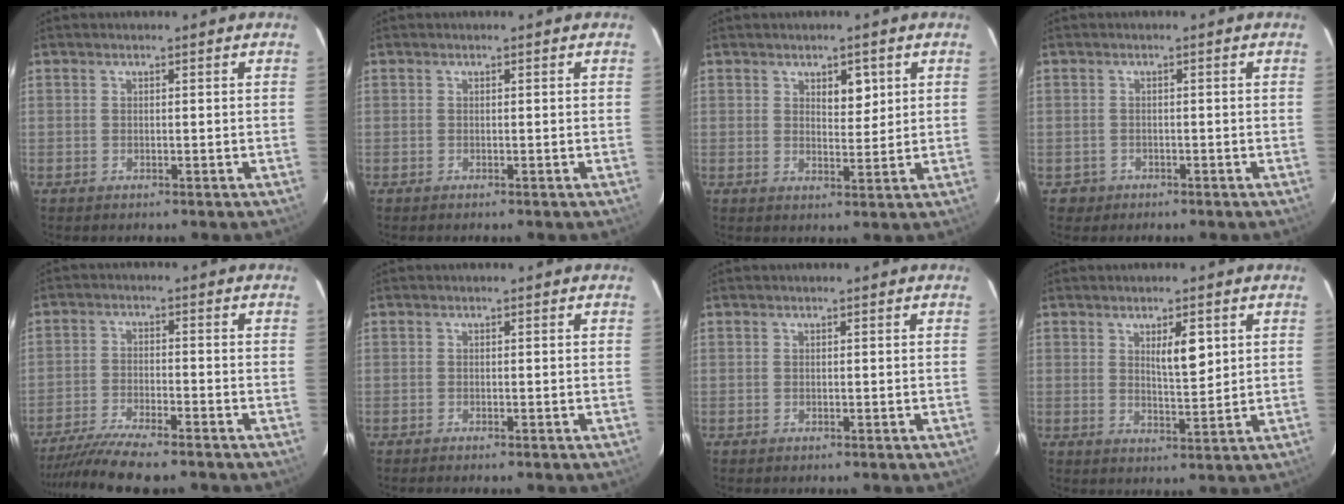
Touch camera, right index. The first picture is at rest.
{"total": 0.0}
{"total": 3.5, "force": [1.7, 1.7, 2.6], "torque": [-0.036, -0.001, 0.027]}
{"total": 1.7, "force": [-0.9, 1.4, -0.4], "torque": [0.000, 0.008, -0.015]}
{"total": 10.8, "force": [-9.4, 0.6, 5.1], "torque": [-0.083, -0.021, -0.153]}
{"total": 1.2, "force": [-1.0, 0.0, 0.7], "torque": [-0.008, -0.001, -0.014]}
{"total": 0.0}
{"total": 4.8, "force": [1.8, 1.2, 4.2], "torque": [-0.070, -0.004, 0.034]}